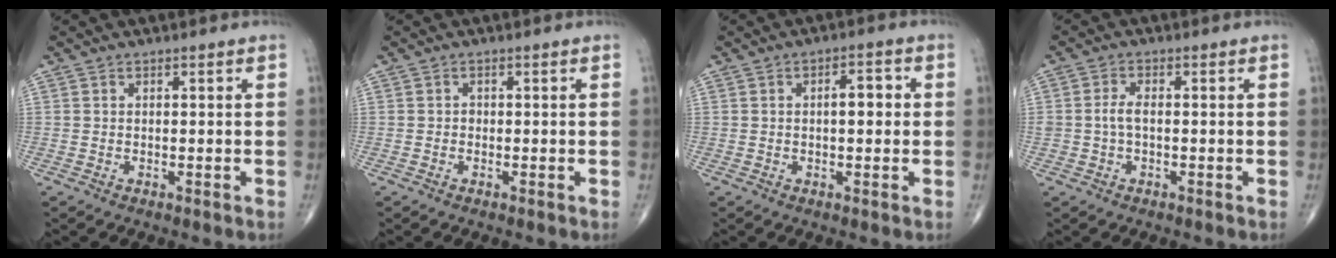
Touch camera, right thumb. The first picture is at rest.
{"total": 0.6, "force": [-0.1, 0.5, 0.3], "torque": [0.000, 0.002, -0.004]}
{"total": 4.3, "force": [0.4, 2.0, 3.8], "torque": [-0.046, 0.009, 0.002]}
{"total": 2.7, "force": [-0.2, 1.5, 2.3], "torque": [-0.049, 0.007, -0.006]}